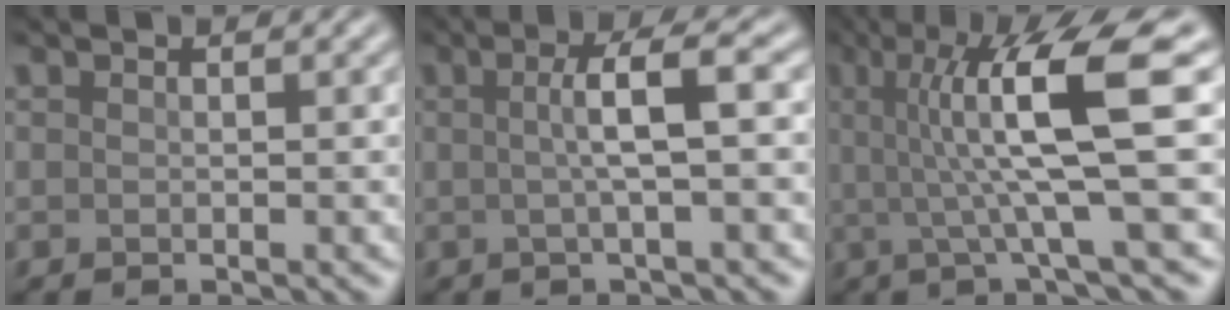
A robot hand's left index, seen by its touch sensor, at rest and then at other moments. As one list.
[{"total": 4.0, "force": [0.2, 0.7, 3.9], "torque": [-0.065, 0.006, 0.001]}, {"total": 10.0, "force": [1.5, 1.7, 9.7], "torque": [-0.133, 0.001, 0.025]}]